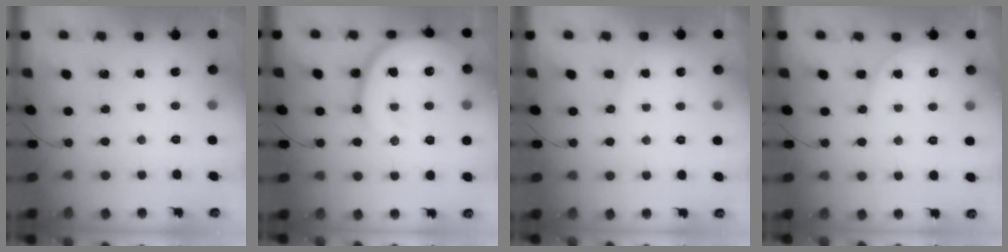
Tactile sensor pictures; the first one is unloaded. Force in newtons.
{"total": 18.8, "press": 18.5, "slide": 3.7}
{"total": 4.6, "press": 4.3, "slide": 1.6}
{"total": 5.4, "press": 5.3, "slide": 0.8}